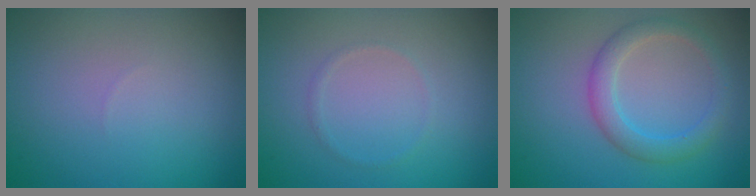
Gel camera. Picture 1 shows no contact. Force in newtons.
{"total": 0.6, "press": 0.6, "slide": 0.1}
{"total": 2.9, "press": 2.9, "slide": 0.1}